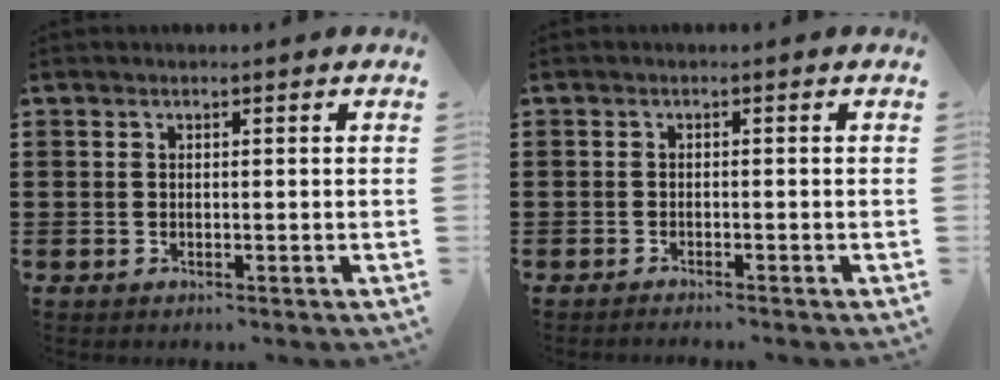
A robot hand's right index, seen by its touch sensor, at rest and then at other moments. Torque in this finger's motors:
{"motor_torque": [-1.74, 0.40, -0.06, -0.06]}